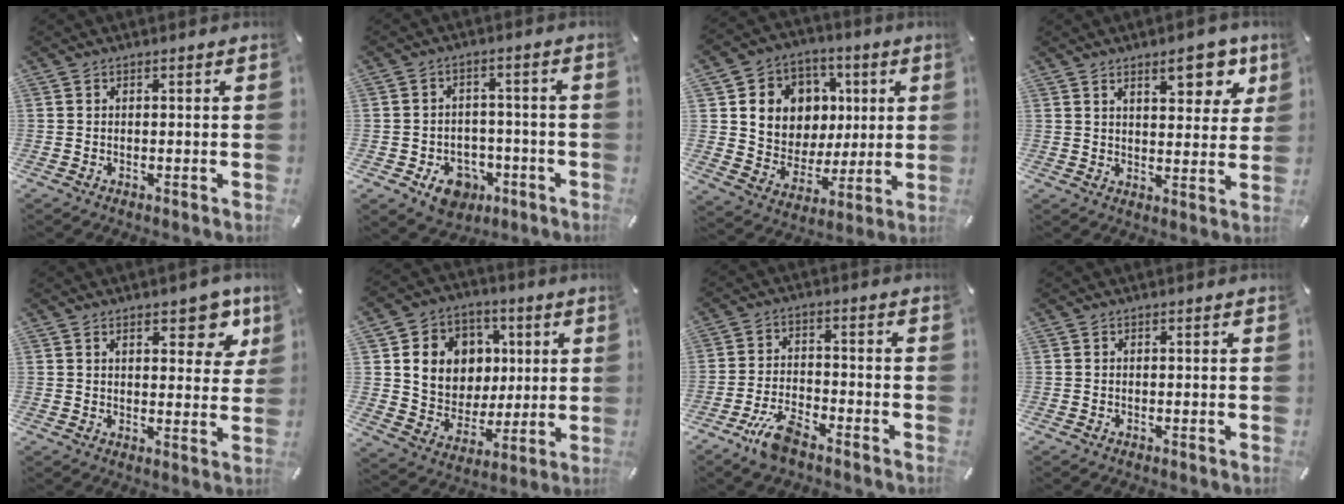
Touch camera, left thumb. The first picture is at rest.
{"total": 8.3, "force": [-4.1, 6.4, 3.4], "torque": [-0.046, 0.028, -0.070]}
{"total": 11.4, "force": [1.9, 11.1, 1.9], "torque": [-0.035, -0.019, 0.048]}
{"total": 10.3, "force": [6.0, 4.7, 7.0], "torque": [-0.085, -0.023, 0.096]}
{"total": 9.8, "force": [5.4, 4.5, 6.8], "torque": [-0.079, -0.021, 0.087]}
{"total": 12.4, "force": [2.6, 11.6, 3.4], "torque": [-0.057, -0.013, 0.060]}
{"total": 7.5, "force": [-5.6, 2.5, 4.4], "torque": [-0.097, 0.020, -0.106]}
{"total": 0.0}